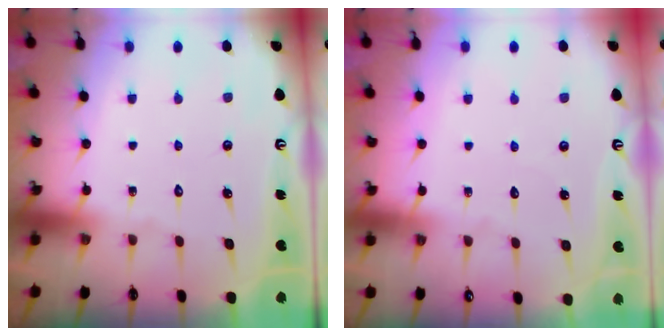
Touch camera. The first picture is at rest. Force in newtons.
{"total": 2.1, "press": 2.1, "slide": 0.1}